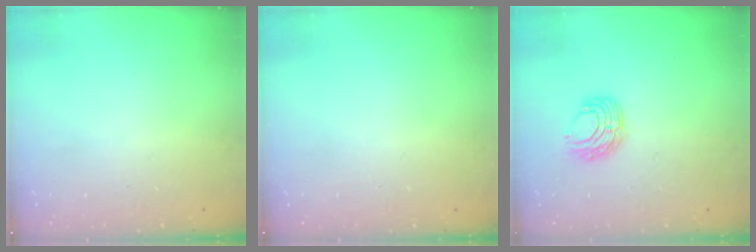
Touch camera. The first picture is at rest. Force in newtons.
{"total": 0.0}
{"total": 6.7, "press": 6.7, "slide": 0.5}